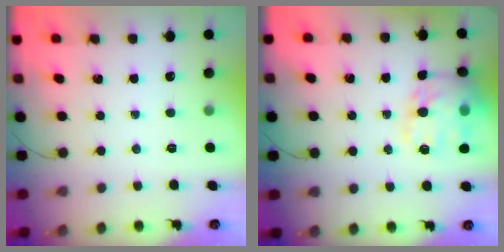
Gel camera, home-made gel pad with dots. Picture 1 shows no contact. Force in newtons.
{"total": 16.8, "press": 16.6, "slide": 2.2}